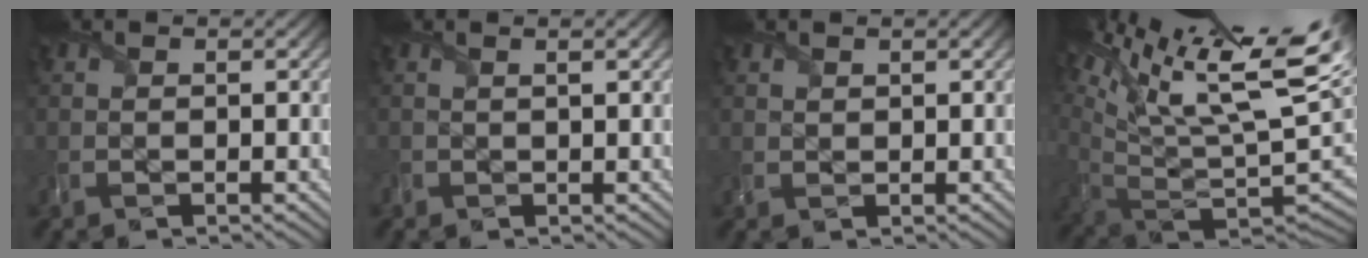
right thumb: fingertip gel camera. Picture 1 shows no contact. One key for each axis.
{"total": 1.0, "fx": 0.4, "fy": 0.2, "fz": 0.9, "tx": -0.020, "ty": 0.003, "tz": 0.005}
{"total": 1.1, "fx": 0.9, "fy": 0.6, "fz": 0.4, "tx": -0.014, "ty": 0.000, "tz": 0.021}
{"total": 17.6, "fx": 9.9, "fy": 5.7, "fz": 13.4, "tx": -0.248, "ty": 0.009, "tz": 0.189}